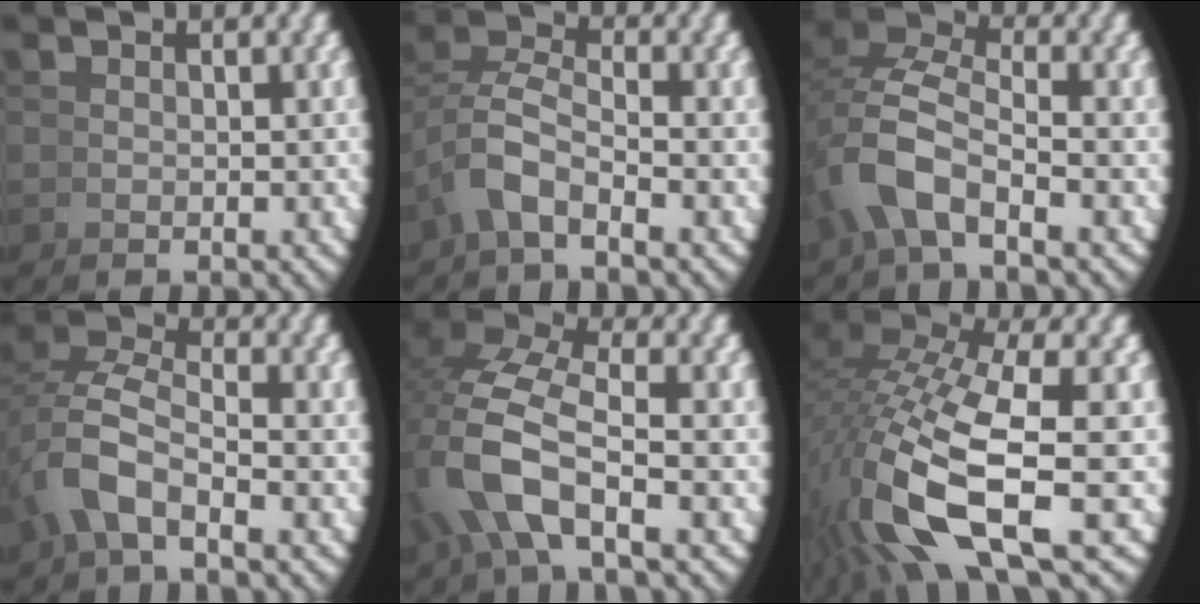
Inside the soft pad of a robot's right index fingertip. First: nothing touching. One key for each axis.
{"total": 4.1, "fx": -0.9, "fy": 2.8, "fz": 2.9, "tx": -0.064, "ty": -0.003, "tz": -0.024}
{"total": 6.4, "fx": 0.6, "fy": 4.5, "fz": 4.5, "tx": -0.116, "ty": -0.004, "tz": 0.002}
{"total": 6.0, "fx": -0.2, "fy": 4.3, "fz": 4.1, "tx": -0.098, "ty": -0.001, "tz": -0.014}
{"total": 5.4, "fx": 1.0, "fy": 2.5, "fz": 4.7, "tx": -0.115, "ty": -0.005, "tz": 0.023}
{"total": 8.6, "fx": -0.8, "fy": 4.2, "fz": 7.4, "tx": -0.187, "ty": -0.046, "tz": 0.018}